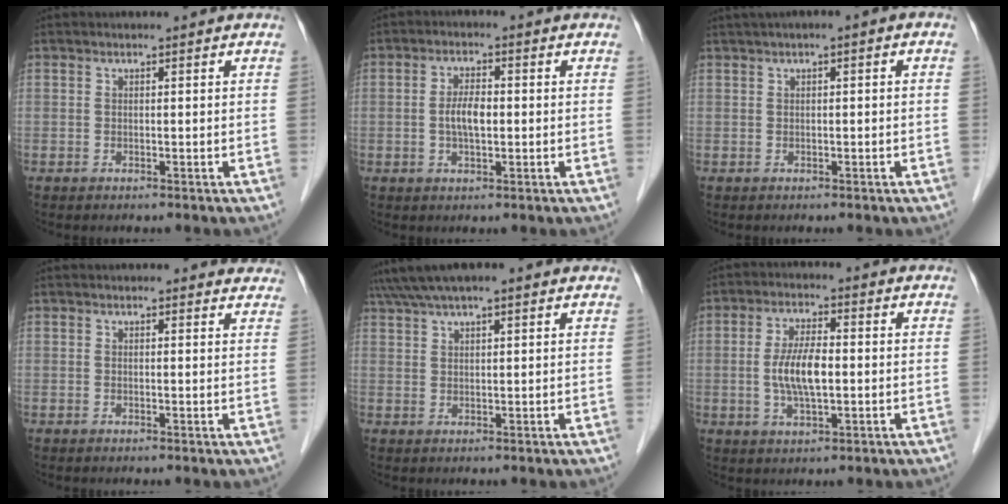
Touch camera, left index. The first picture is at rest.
{"total": 3.9, "force": [-0.5, 1.5, 3.6], "torque": [-0.076, -0.003, -0.010]}
{"total": 2.3, "force": [0.6, 0.6, 2.2], "torque": [-0.036, 0.014, 0.008]}
{"total": 5.7, "force": [5.4, 1.4, 1.0], "torque": [0.010, 0.003, 0.040]}
{"total": 9.4, "force": [7.5, 1.5, 5.4], "torque": [-0.099, 0.051, 0.116]}
{"total": 6.8, "force": [-0.7, 1.9, 6.4], "torque": [-0.136, -0.006, -0.011]}